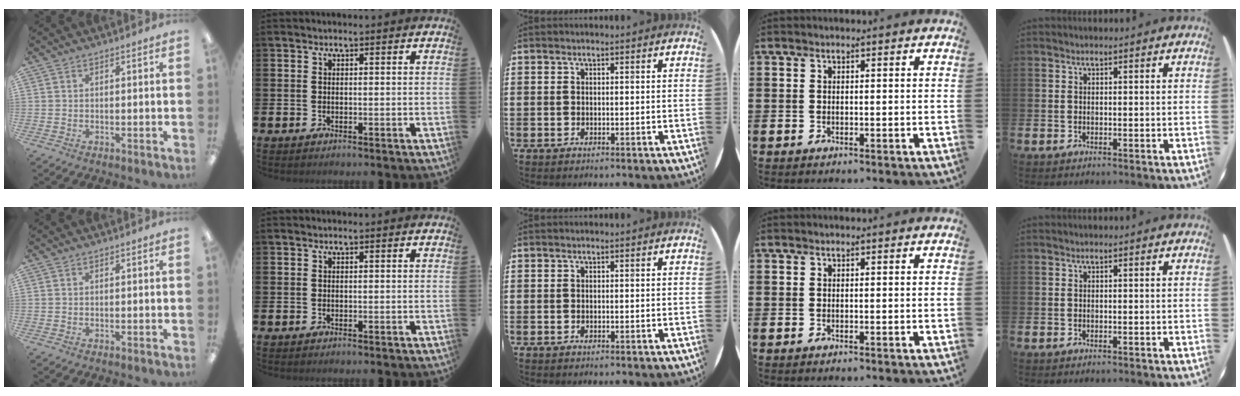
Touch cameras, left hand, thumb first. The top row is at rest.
{}